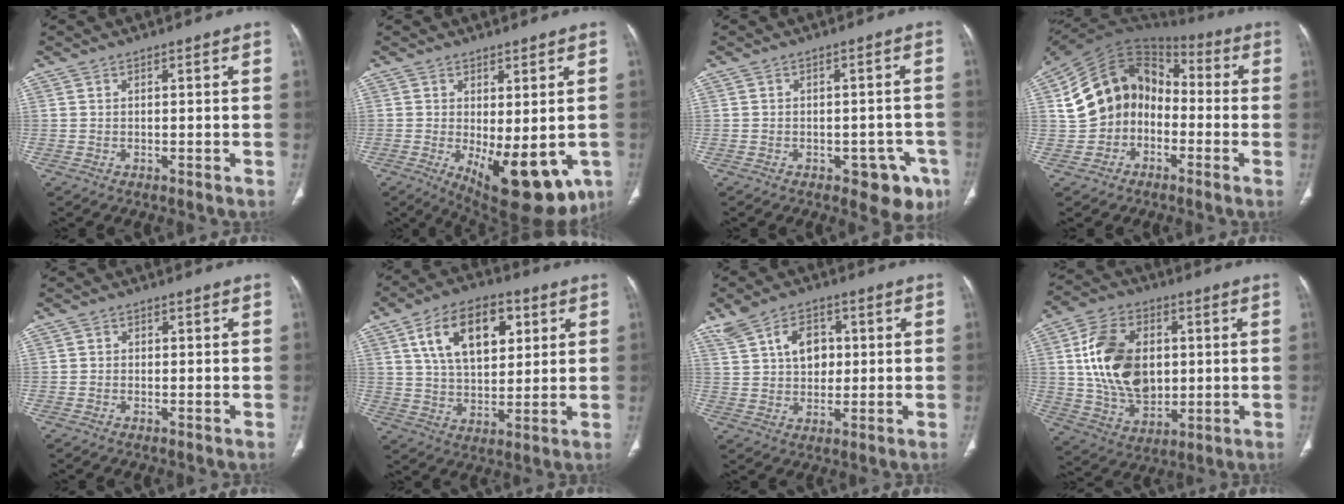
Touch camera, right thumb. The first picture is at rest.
{"total": 14.6, "force": [-4.2, 6.4, 12.4], "torque": [-0.158, -0.020, -0.040]}
{"total": 6.9, "force": [-3.5, 4.1, 4.4], "torque": [-0.019, 0.016, -0.039]}
{"total": 15.4, "force": [-2.3, 12.7, 8.4], "torque": [-0.112, 0.057, -0.054]}
{"total": 0.8, "force": [0.0, 0.8, 0.1], "torque": [0.007, 0.003, -0.003]}
{"total": 15.9, "force": [5.8, 9.2, 11.6], "torque": [-0.160, -0.008, 0.101]}
{"total": 8.6, "force": [2.5, 6.0, 5.6], "torque": [-0.071, -0.001, 0.049]}
{"total": 17.7, "force": [2.1, 12.2, 12.6], "torque": [-0.192, -0.005, 0.046]}